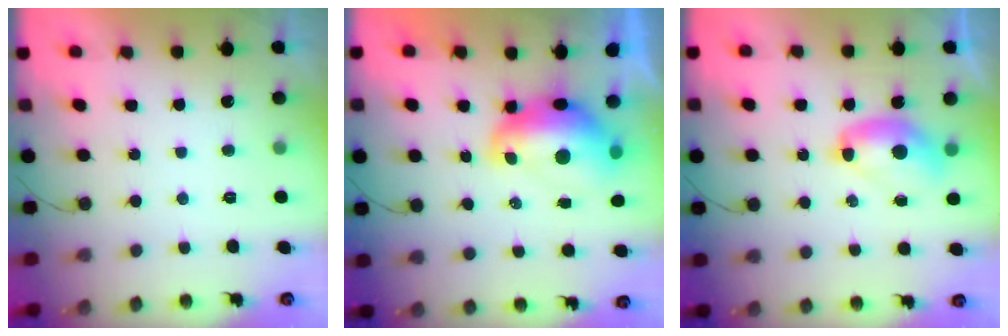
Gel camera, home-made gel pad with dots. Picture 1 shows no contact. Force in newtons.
{"total": 12.3, "press": 12.3, "slide": 1.1}
{"total": 9.0, "press": 9.0, "slide": 0.8}